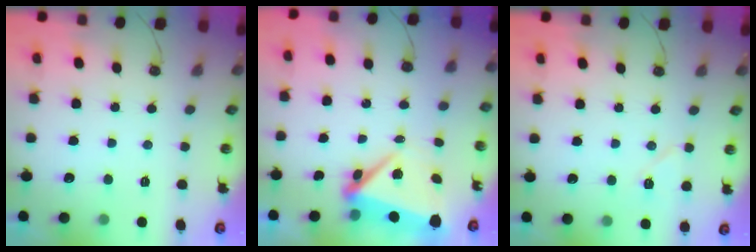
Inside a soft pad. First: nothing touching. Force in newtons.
{"total": 6.1, "press": 6.0, "slide": 1.0}
{"total": 6.1, "press": 6.1, "slide": 0.5}